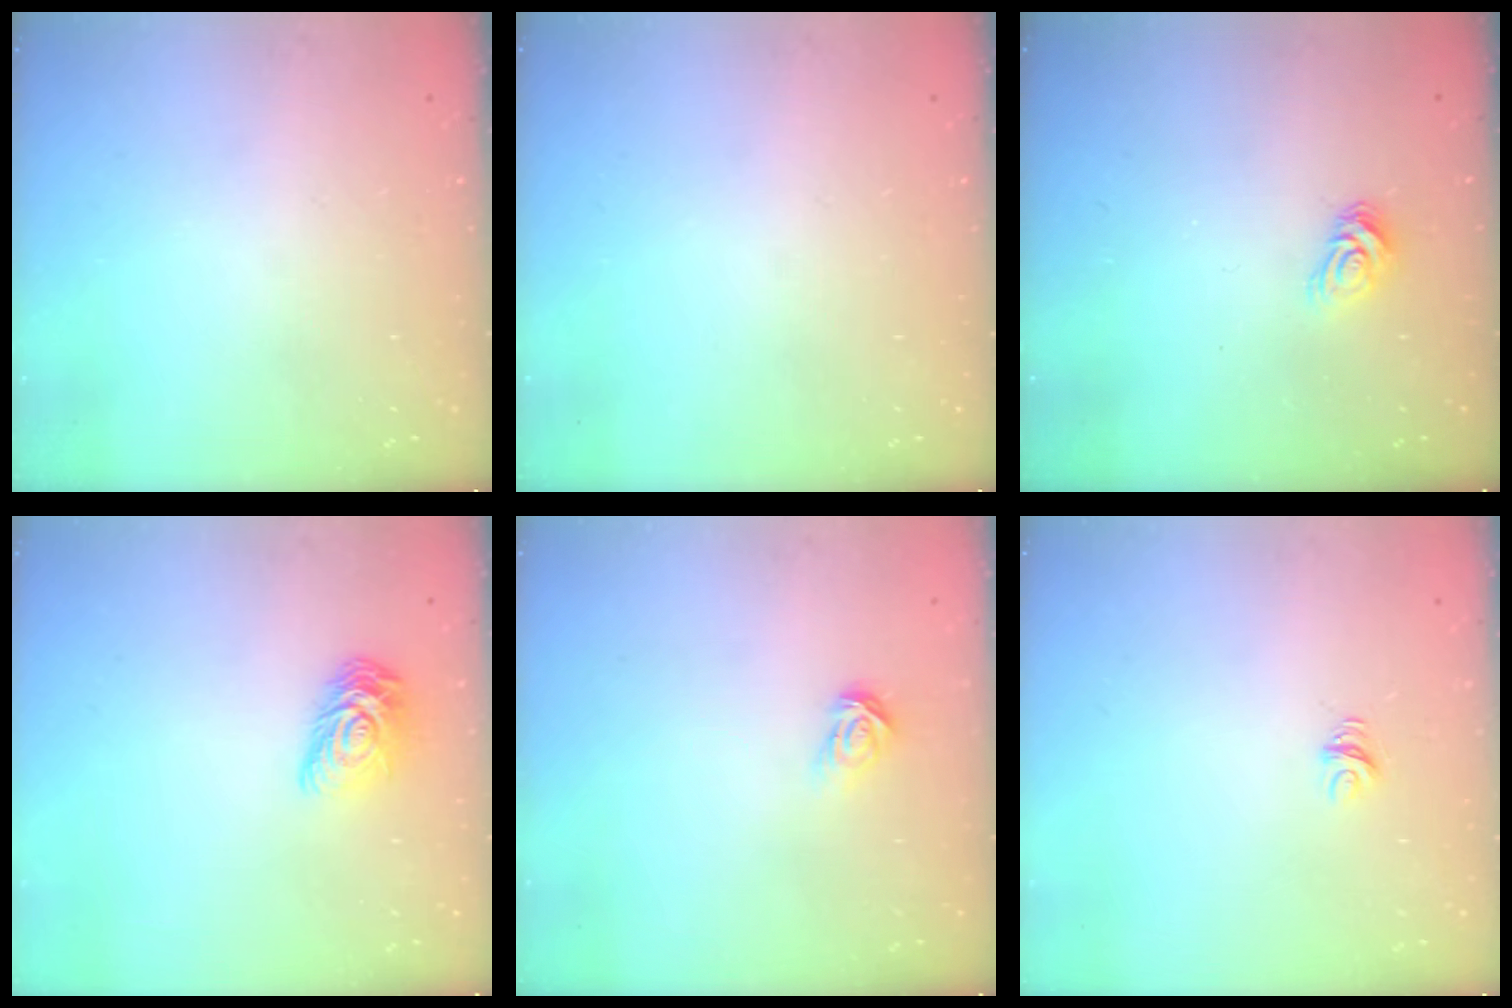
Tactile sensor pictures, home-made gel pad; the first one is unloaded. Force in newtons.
{"total": 0.0}
{"total": 6.2, "press": 6.1, "slide": 0.4}
{"total": 10.3, "press": 10.3, "slide": 0.5}
{"total": 3.9, "press": 3.9, "slide": 0.1}
{"total": 4.6, "press": 4.6, "slide": 0.3}